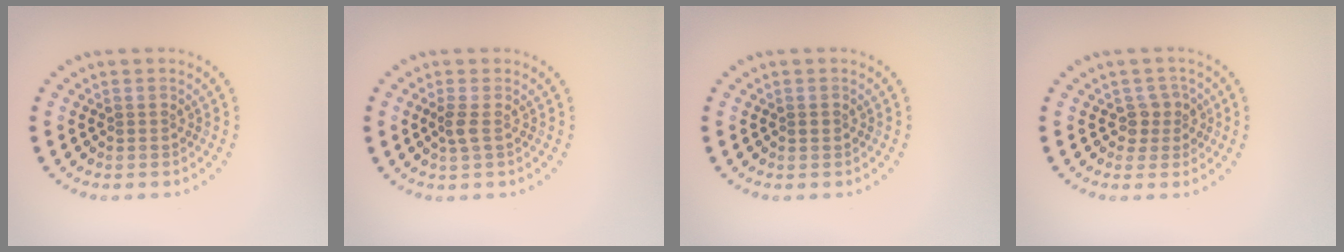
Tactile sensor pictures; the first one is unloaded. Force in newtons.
{"total": 1.2, "press": 1.0, "slide": 0.6}
{"total": 0.5, "press": 0.5, "slide": 0.1}
{"total": 1.9, "press": 1.6, "slide": 1.0}